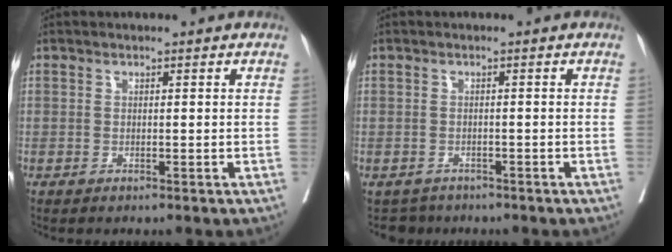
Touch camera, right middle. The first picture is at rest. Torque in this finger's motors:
{"motor_torque": [0.14, -0.18, 0.00, -0.02]}